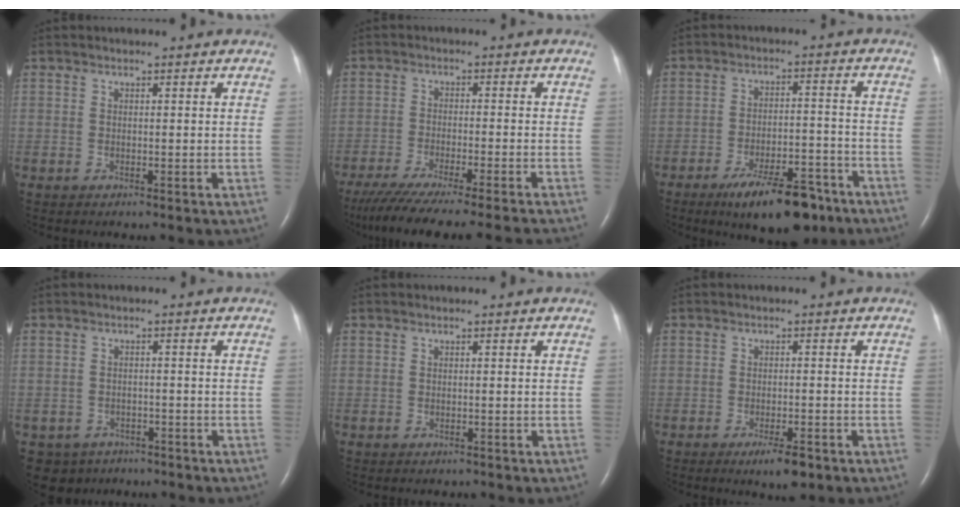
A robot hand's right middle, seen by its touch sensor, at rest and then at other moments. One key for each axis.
{"total": 16.6, "fx": -14.5, "fy": -0.9, "fz": 7.9, "tx": -0.118, "ty": -0.058, "tz": -0.219}
{"total": 12.1, "fx": -8.5, "fy": 3.6, "fz": 7.8, "tx": -0.116, "ty": -0.002, "tz": -0.132}
{"total": 5.2, "fx": -3.8, "fy": 3.5, "fz": 0.1, "tx": -0.001, "ty": 0.007, "tz": -0.053}
{"total": 0.6, "fx": -0.5, "fy": 0.2, "fz": 0.0, "tx": -0.008, "ty": 0.000, "tz": -0.008}
{"total": 4.0, "fx": -2.6, "fy": 0.9, "fz": 3.0, "tx": -0.050, "ty": -0.004, "tz": -0.036}